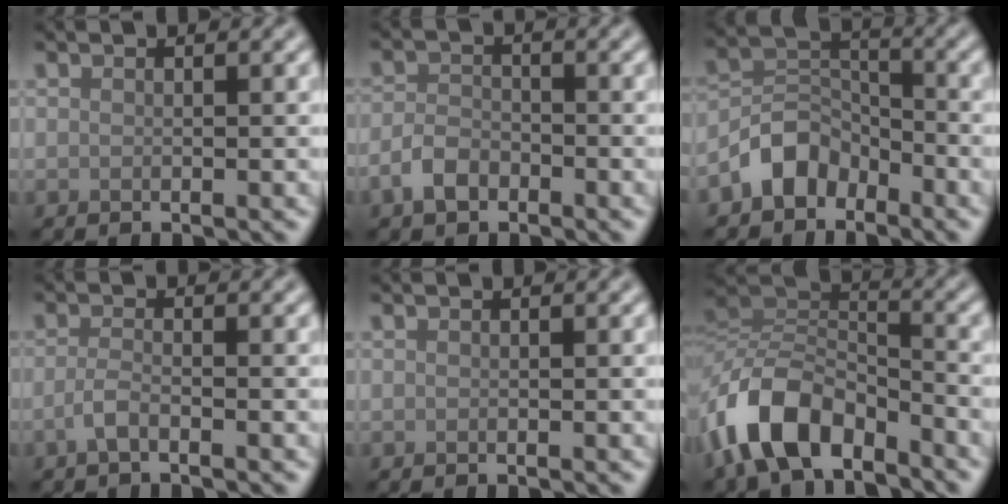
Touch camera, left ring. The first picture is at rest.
{"total": 2.5, "force": [-1.5, 1.5, 1.4], "torque": [-0.024, 0.003, -0.037]}
{"total": 3.9, "force": [-2.8, 2.4, 1.3], "torque": [-0.016, 0.010, -0.063]}
{"total": 1.6, "force": [-0.8, 0.4, 1.3], "torque": [-0.026, 0.001, -0.022]}
{"total": 0.0}
{"total": 8.3, "force": [-5.3, 4.3, 4.7], "torque": [-0.085, 0.002, -0.111]}